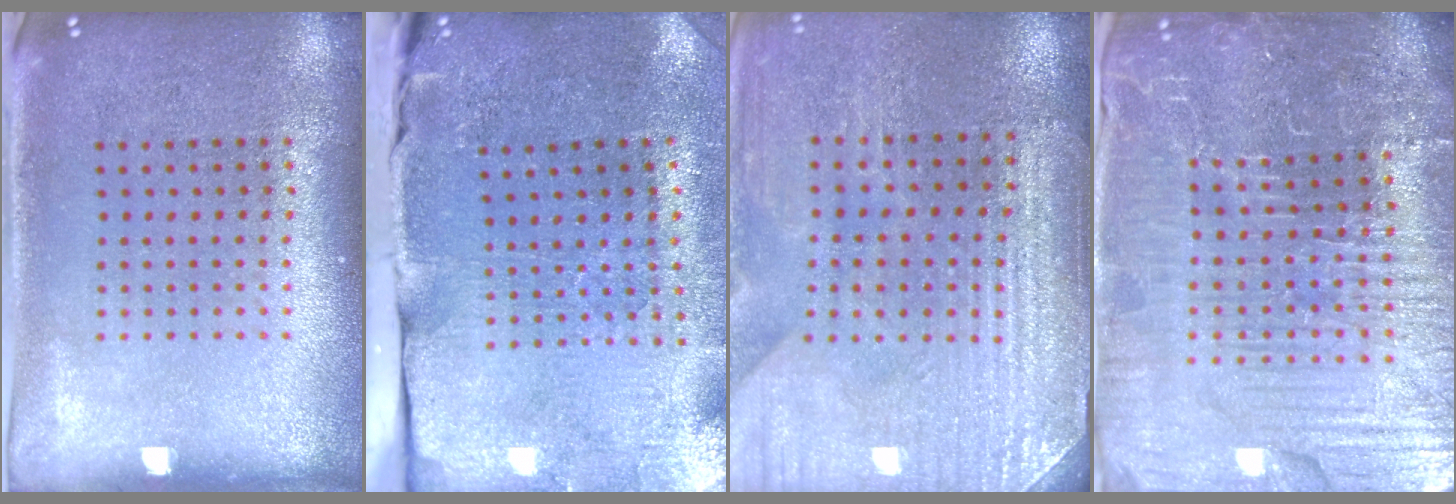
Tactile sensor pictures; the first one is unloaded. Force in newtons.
{"total": 3.8, "press": 3.4, "slide": 1.7}
{"total": 3.5, "press": 3.5, "slide": 0.1}
{"total": 6.4, "press": 5.8, "slide": 2.6}